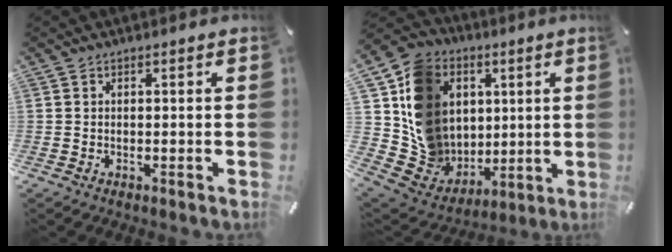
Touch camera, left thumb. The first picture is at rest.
{"total": 16.5, "force": [2.9, 15.3, 5.4], "torque": [-0.075, -0.025, 0.078]}